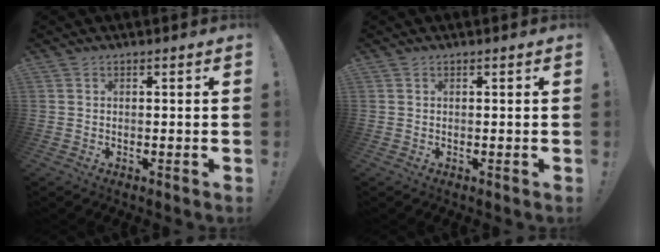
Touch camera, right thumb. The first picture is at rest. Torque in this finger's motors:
{"motor_torque": [0.00, 0.00, 0.09, -0.04, 0.06]}